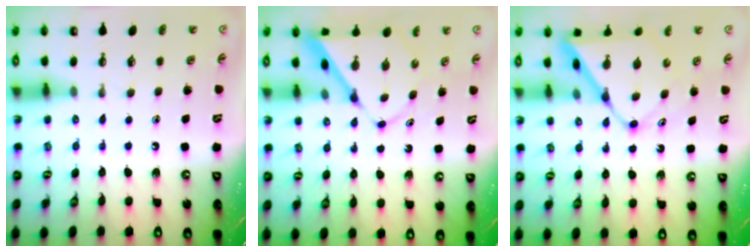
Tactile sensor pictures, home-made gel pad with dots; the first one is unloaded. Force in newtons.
{"total": 7.5, "press": 7.4, "slide": 0.5}
{"total": 12.6, "press": 12.5, "slide": 1.0}